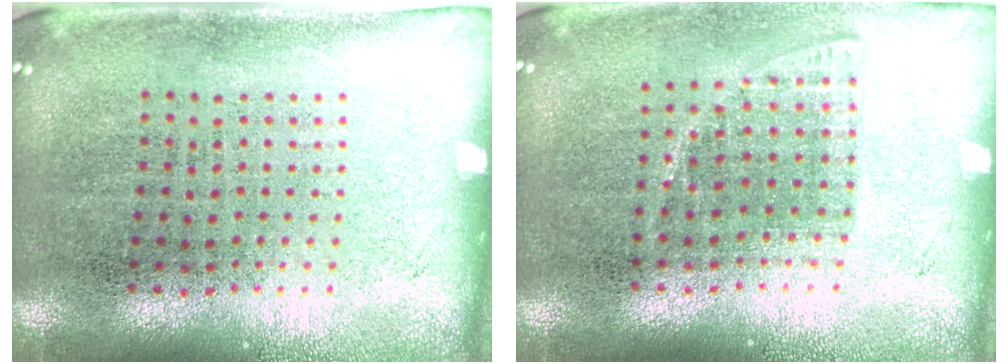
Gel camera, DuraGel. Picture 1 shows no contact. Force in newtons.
{"total": 1.0, "press": 0.9, "slide": 0.5}